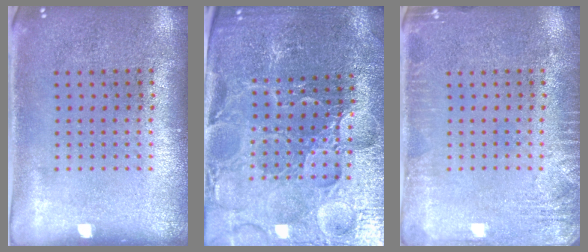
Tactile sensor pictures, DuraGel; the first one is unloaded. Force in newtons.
{"total": 4.3, "press": 4.2, "slide": 0.9}
{"total": 2.5, "press": 2.5, "slide": 0.4}